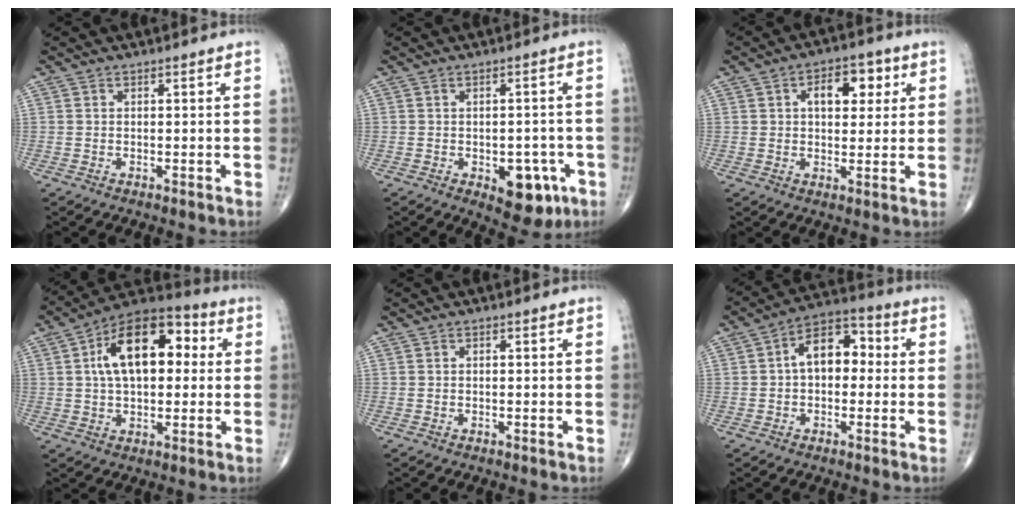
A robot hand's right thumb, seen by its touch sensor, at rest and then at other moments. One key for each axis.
{"total": 8.8, "fx": -3.5, "fy": 4.9, "fz": 6.4, "tx": -0.045, "ty": 0.011, "tz": -0.035}
{"total": 8.6, "fx": 2.6, "fy": 5.3, "fz": 6.3, "tx": -0.055, "ty": 0.004, "tz": 0.035}
{"total": 17.3, "fx": 3.3, "fy": 9.6, "fz": 13.9, "tx": -0.202, "ty": 0.028, "tz": 0.044}
{"total": 0.0}
{"total": 10.0, "fx": 0.6, "fy": 6.4, "fz": 7.7, "tx": -0.097, "ty": 0.032, "tz": -0.004}